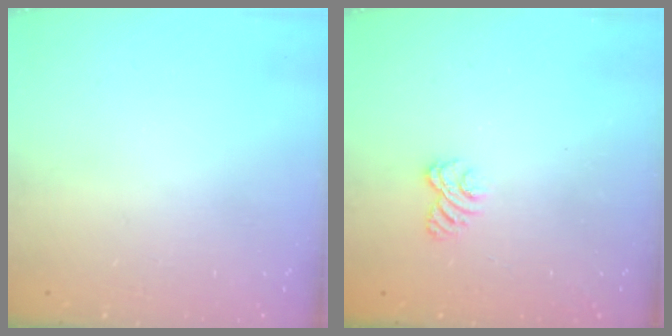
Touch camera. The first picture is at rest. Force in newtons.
{"total": 2.9, "press": 2.6, "slide": 1.3}